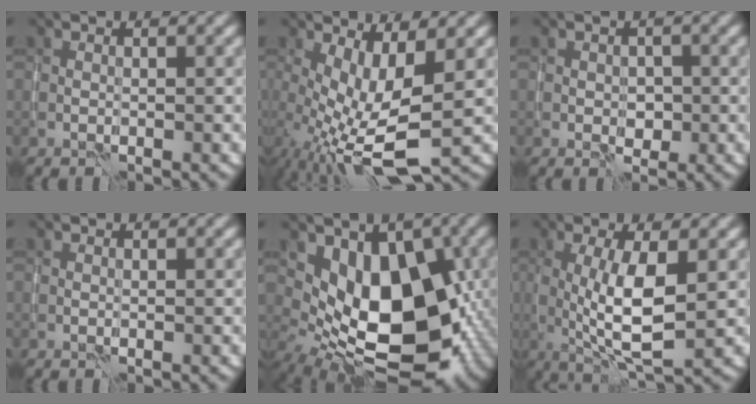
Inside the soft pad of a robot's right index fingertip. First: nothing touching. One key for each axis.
{"total": 7.3, "fx": -0.7, "fy": 2.4, "fz": 6.9, "tx": -0.139, "ty": -0.012, "tz": -0.008}
{"total": 1.6, "fx": -0.3, "fy": 1.2, "fz": 1.0, "tx": -0.017, "ty": -0.005, "tz": -0.002}
{"total": 0.0}
{"total": 11.9, "fx": 0.3, "fy": 7.3, "fz": 9.4, "tx": -0.125, "ty": -0.015, "tz": 0.010}
{"total": 6.1, "fx": 0.2, "fy": 1.6, "fz": 5.9, "tx": -0.111, "ty": -0.008, "tz": 0.007}